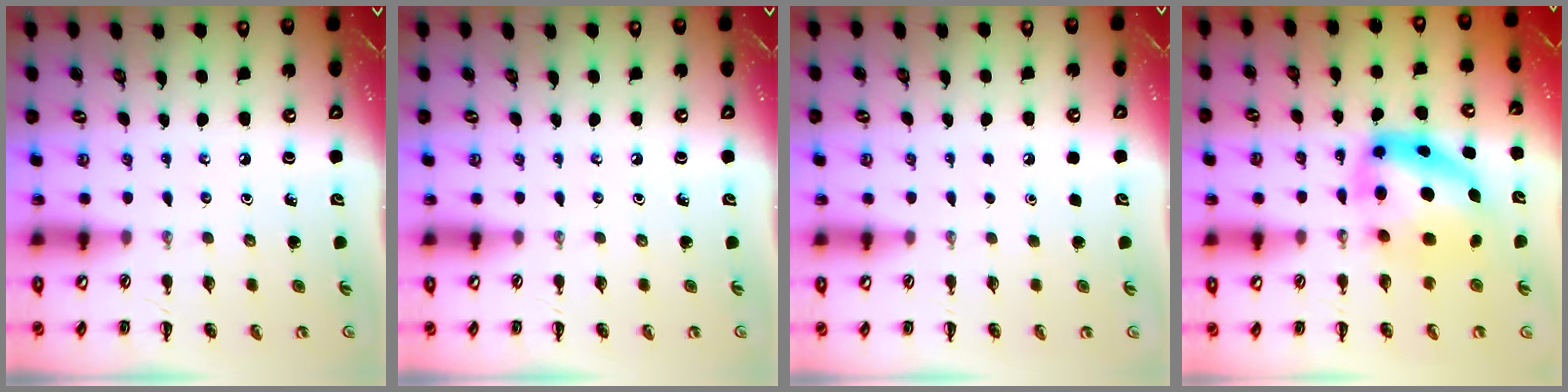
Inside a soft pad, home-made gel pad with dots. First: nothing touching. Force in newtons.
{"total": 0.0}
{"total": 1.7, "press": 1.7, "slide": 0.1}
{"total": 9.1, "press": 8.8, "slide": 2.2}